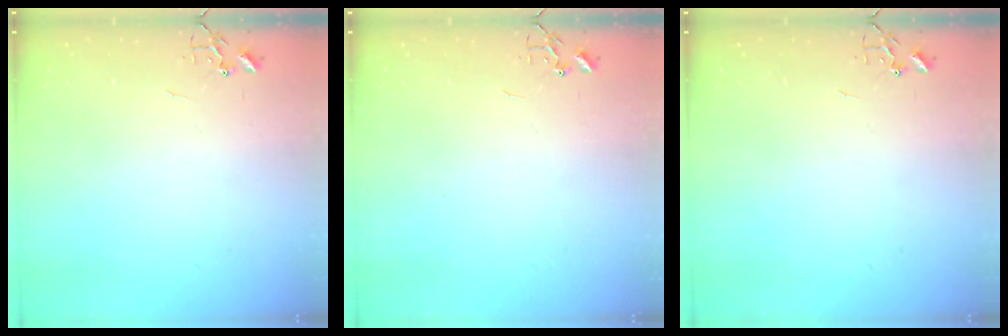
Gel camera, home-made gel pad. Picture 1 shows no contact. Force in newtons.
{"total": 0.0}
{"total": 0.0}